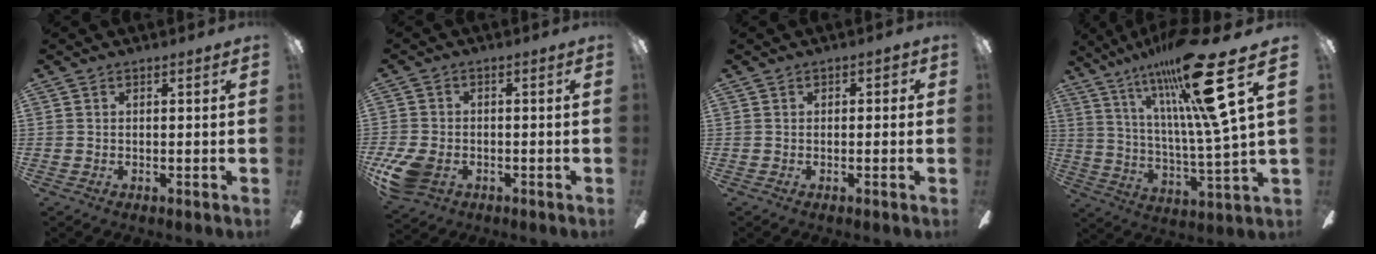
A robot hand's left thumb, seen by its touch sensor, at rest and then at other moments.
{"total": 8.6, "force": [-3.5, 5.7, 5.4], "torque": [-0.130, 0.006, -0.064]}
{"total": 1.2, "force": [-0.5, 0.9, 0.6], "torque": [-0.009, 0.005, -0.009]}
{"total": 26.0, "force": [14.8, 4.2, 21.0], "torque": [-0.341, -0.074, 0.223]}